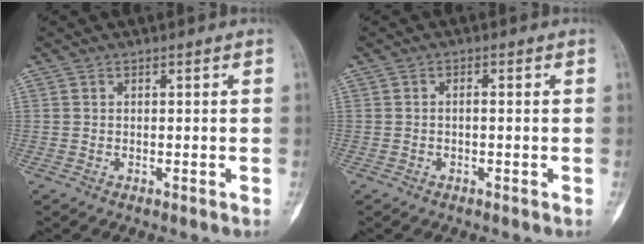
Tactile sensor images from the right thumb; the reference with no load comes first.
{"total": 0.8, "force": [-0.1, 0.3, 0.7], "torque": [-0.013, 0.004, -0.003]}